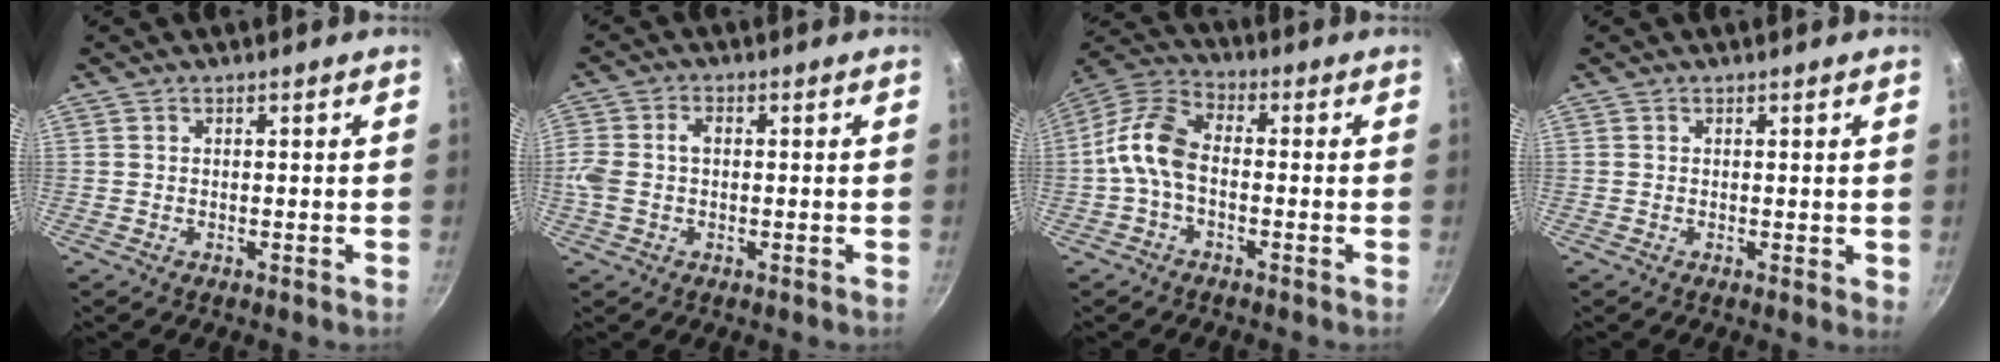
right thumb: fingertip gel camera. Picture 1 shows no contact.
{"total": 5.2, "force": [-0.2, 3.5, 3.9], "torque": [-0.081, 0.012, -0.012]}
{"total": 9.2, "force": [-1.9, 5.4, 7.2], "torque": [-0.143, 0.040, -0.055]}
{"total": 1.1, "force": [0.3, 0.4, 1.0], "torque": [-0.011, -0.003, 0.003]}